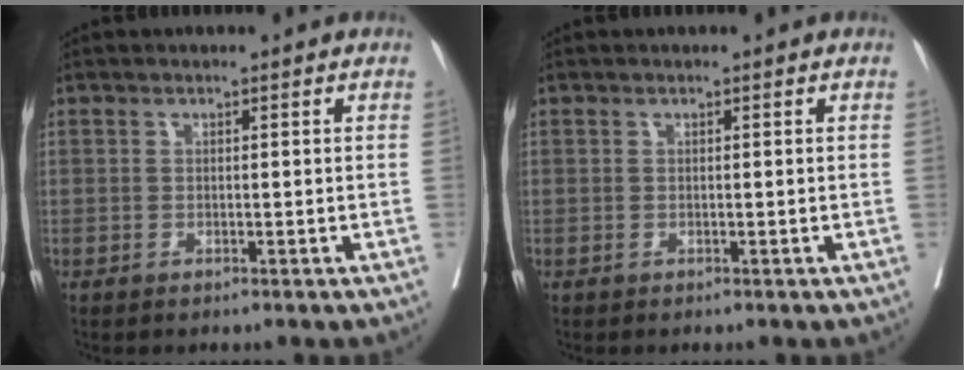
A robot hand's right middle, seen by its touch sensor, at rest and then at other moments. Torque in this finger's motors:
{"motor_torque": [0.00, 0.00, 0.00, 0.00]}